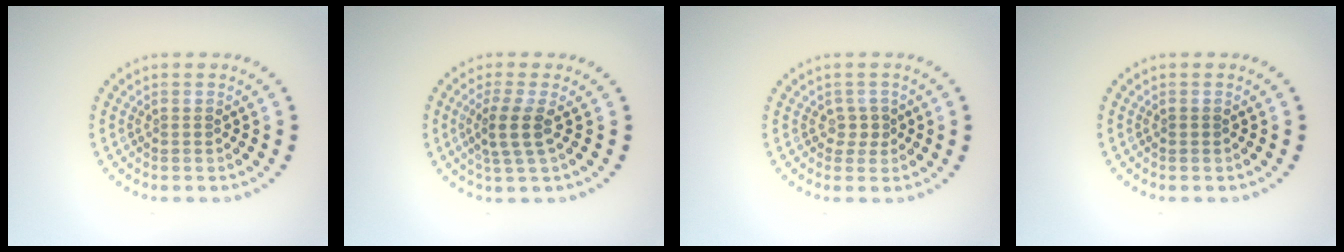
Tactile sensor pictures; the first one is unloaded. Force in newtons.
{"total": 2.6, "press": 2.1, "slide": 1.6}
{"total": 1.4, "press": 1.1, "slide": 0.9}
{"total": 0.5, "press": 0.5, "slide": 0.1}